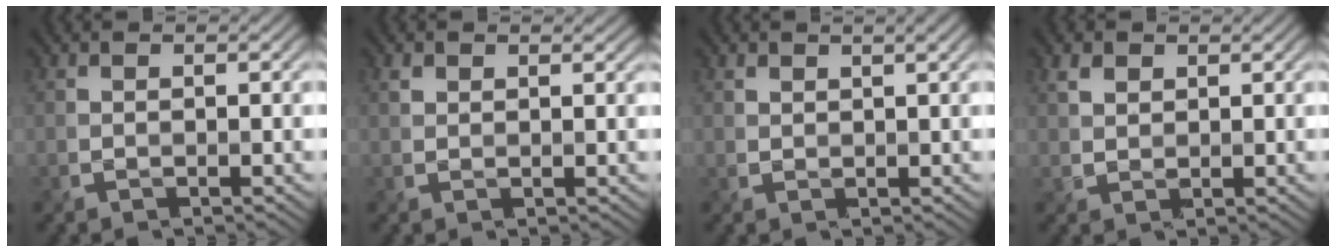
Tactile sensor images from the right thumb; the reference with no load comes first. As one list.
[{"total": 1.2, "force": [0.8, 0.8, 0.4], "torque": [-0.008, -0.001, 0.016]}, {"total": 2.0, "force": [1.5, 0.7, 1.2], "torque": [-0.023, 0.004, 0.030]}, {"total": 2.2, "force": [1.2, 1.7, 0.9], "torque": [-0.022, 0.001, 0.025]}]